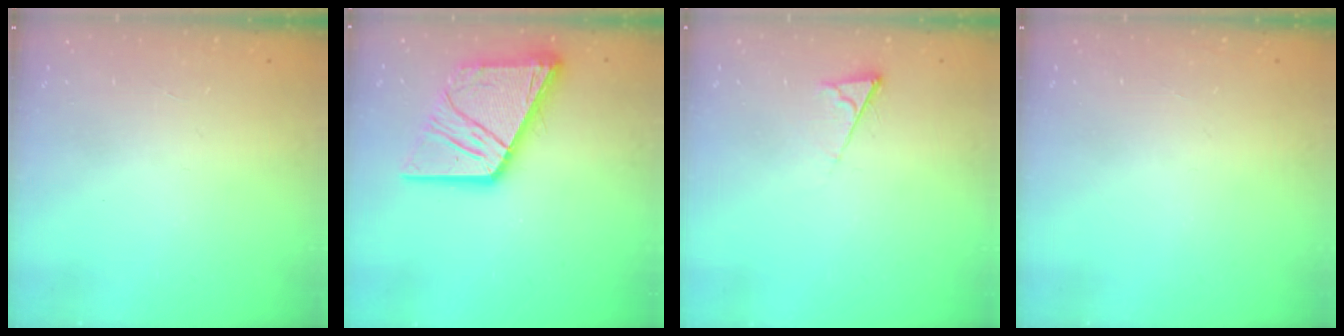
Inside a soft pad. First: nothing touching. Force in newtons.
{"total": 18.9, "press": 18.7, "slide": 2.1}
{"total": 4.2, "press": 4.2, "slide": 0.4}
{"total": 0.0}